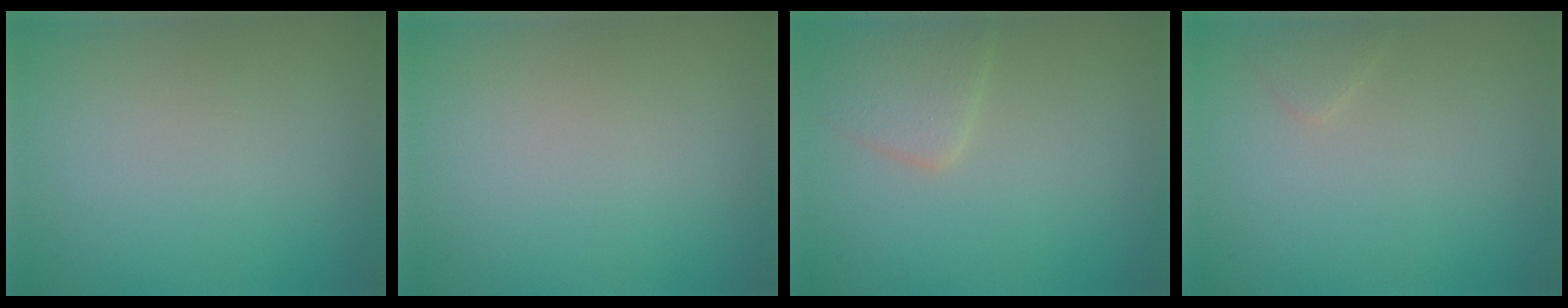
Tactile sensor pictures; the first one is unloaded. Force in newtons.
{"total": 0.0}
{"total": 2.5, "press": 2.5, "slide": 0.1}
{"total": 0.8, "press": 0.8, "slide": 0.1}